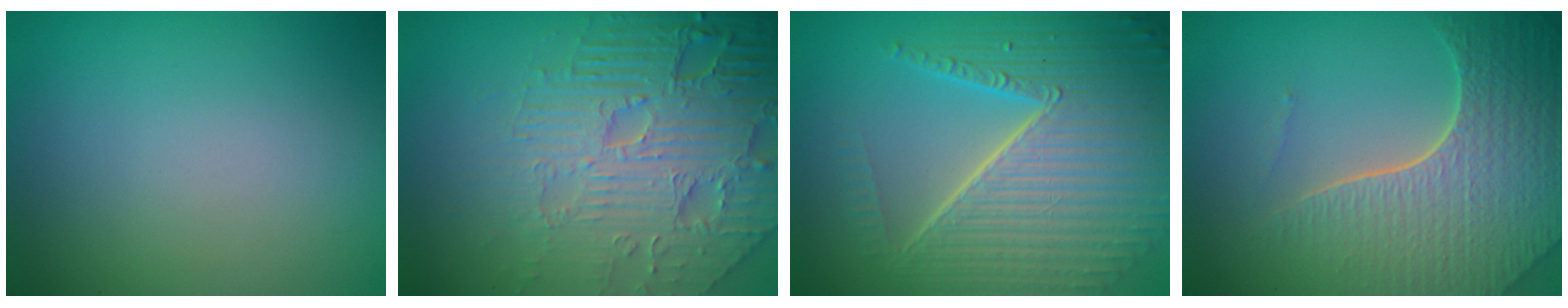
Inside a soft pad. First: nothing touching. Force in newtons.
{"total": 8.7, "press": 6.2, "slide": 6.1}
{"total": 10.0, "press": 6.3, "slide": 7.8}
{"total": 8.1, "press": 5.7, "slide": 5.7}